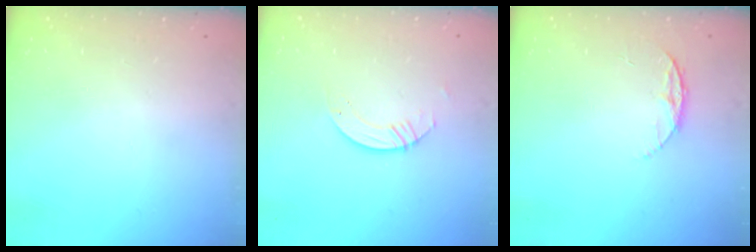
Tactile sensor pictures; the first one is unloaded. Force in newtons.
{"total": 3.8, "press": 3.8, "slide": 0.4}
{"total": 6.5, "press": 6.5, "slide": 0.7}